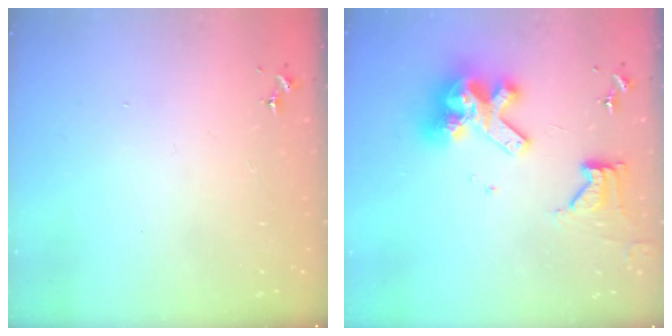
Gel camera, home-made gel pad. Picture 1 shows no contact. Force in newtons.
{"total": 15.9, "press": 15.7, "slide": 2.0}